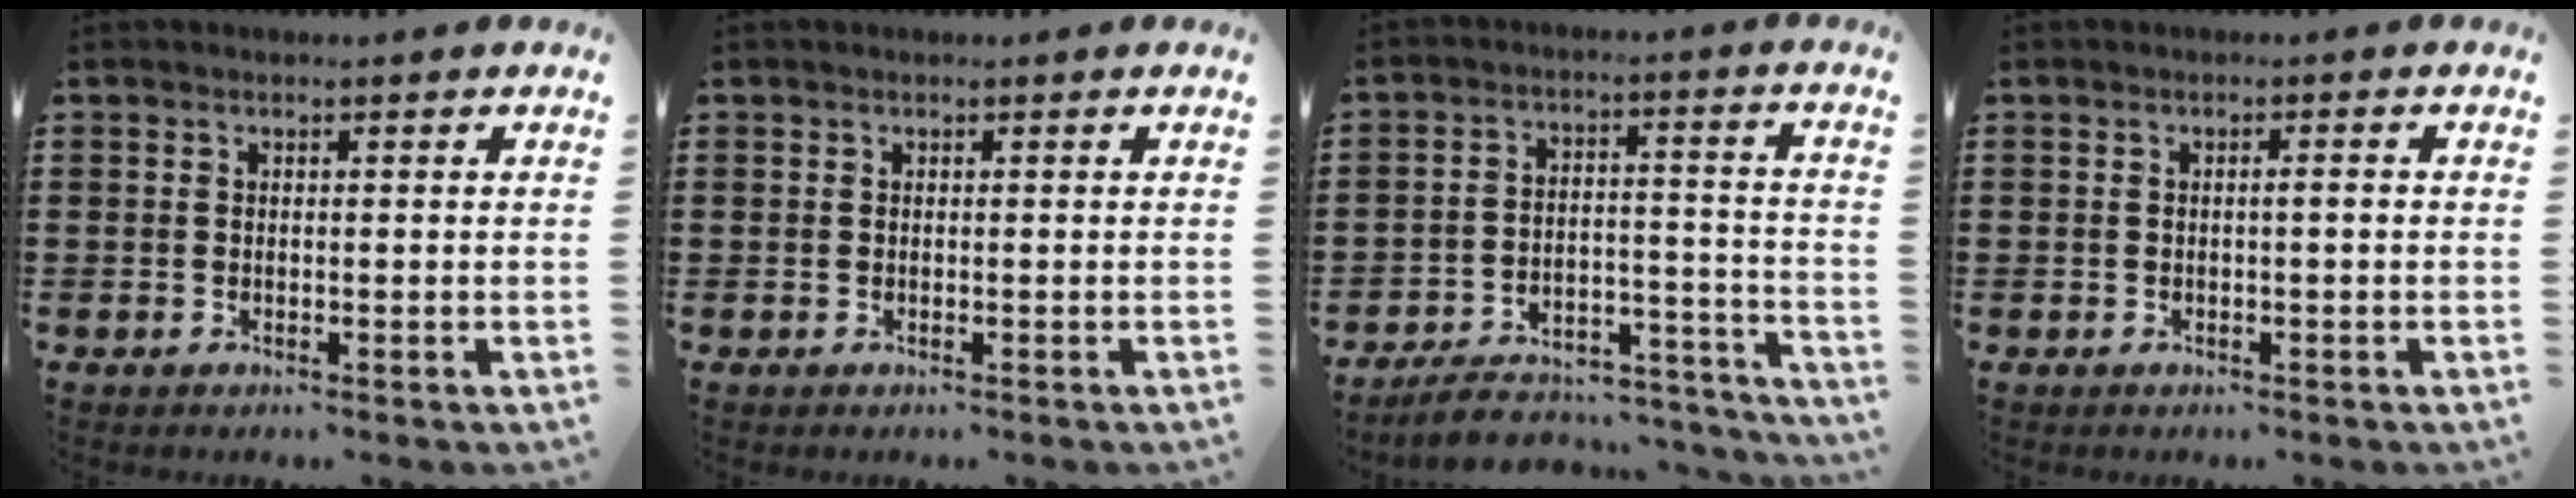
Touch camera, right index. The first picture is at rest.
{"total": 0.0}
{"total": 6.2, "force": [-5.7, 1.6, 1.7], "torque": [-0.030, 0.012, -0.111]}
{"total": 0.9, "force": [-0.2, 0.0, 0.9], "torque": [-0.014, -0.002, -0.003]}